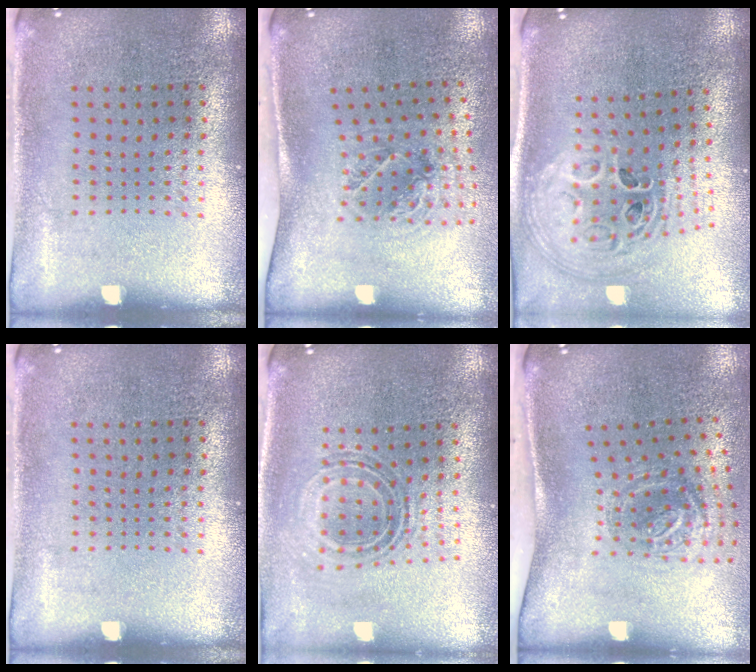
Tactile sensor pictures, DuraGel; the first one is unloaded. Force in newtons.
{"total": 1.3, "press": 1.2, "slide": 0.6}
{"total": 2.9, "press": 2.1, "slide": 2.0}
{"total": 0.0}
{"total": 0.7, "press": 0.7, "slide": 0.2}
{"total": 1.9, "press": 1.2, "slide": 1.4}